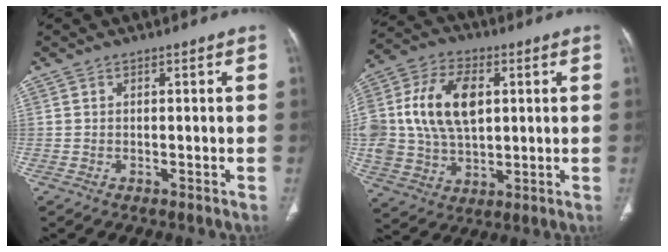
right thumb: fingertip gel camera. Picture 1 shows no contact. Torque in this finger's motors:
{"motor_torque": [2.43, 2.41, 0.68, -0.53, 0.44]}